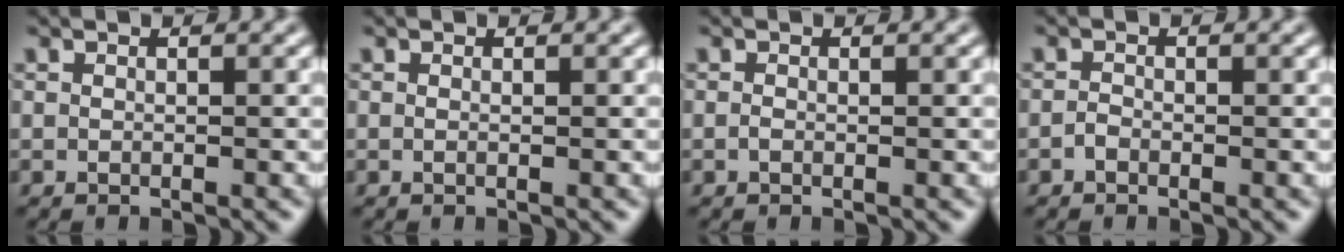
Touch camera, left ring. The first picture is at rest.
{"total": 0.0}
{"total": 0.0}
{"total": 0.7, "force": [-0.4, 0.4, 0.3], "torque": [-0.007, 0.000, -0.011]}